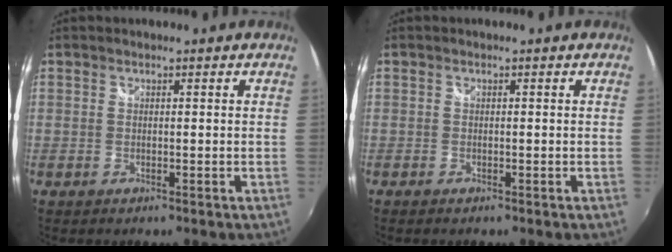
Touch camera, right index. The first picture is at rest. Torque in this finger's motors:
{"motor_torque": [-0.02, 0.00, -0.05, 0.01]}